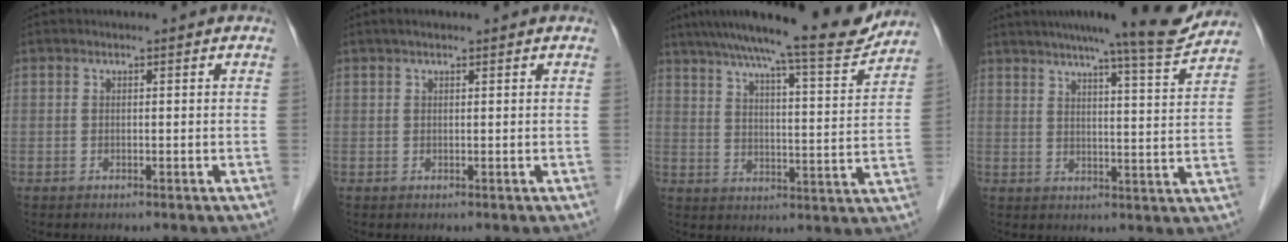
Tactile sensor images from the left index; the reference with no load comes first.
{"total": 1.2, "force": [0.9, 0.3, 0.7], "torque": [-0.017, 0.014, 0.015]}
{"total": 17.6, "force": [15.5, 0.8, 8.3], "torque": [-0.125, -0.009, 0.214]}
{"total": 13.4, "force": [12.1, 0.0, 5.8], "torque": [-0.085, -0.015, 0.154]}